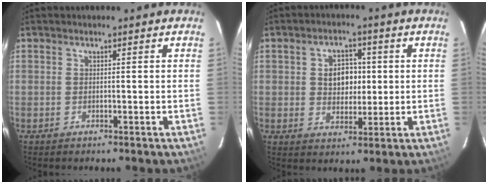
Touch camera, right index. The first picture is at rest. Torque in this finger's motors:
{"motor_torque": [0.48, 0.38, 0.22, 0.05]}